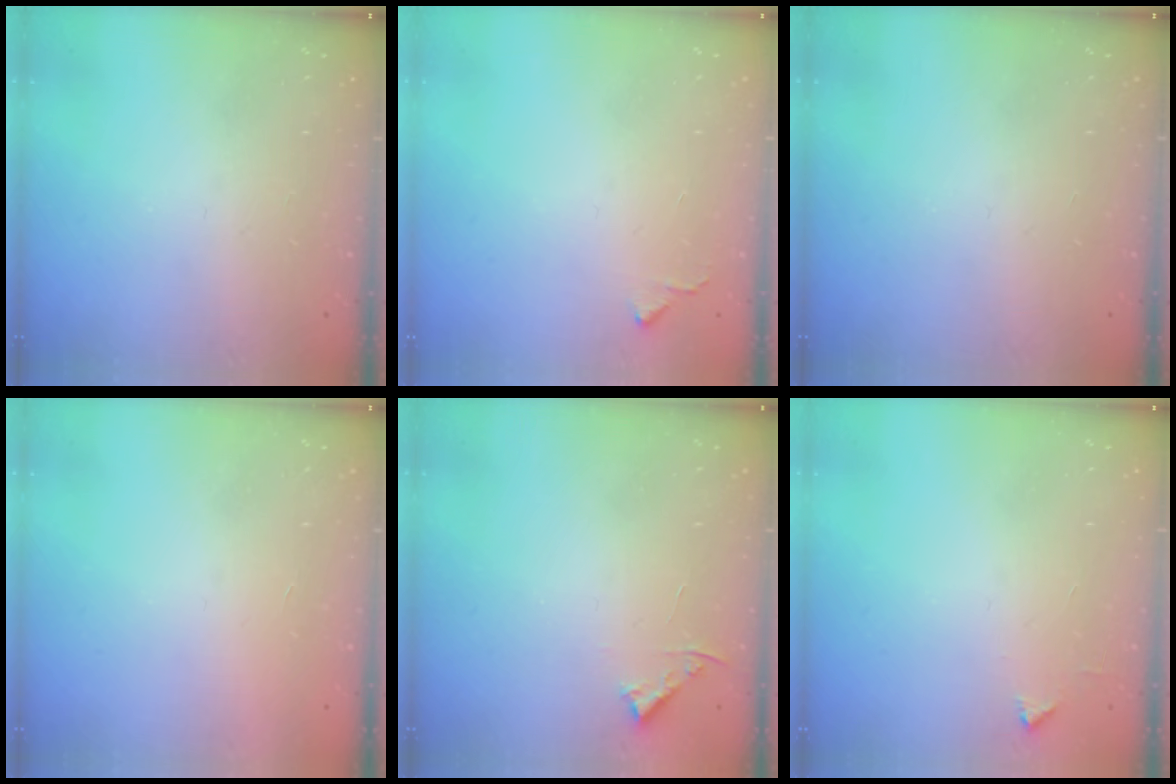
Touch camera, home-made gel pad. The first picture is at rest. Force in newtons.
{"total": 5.1, "press": 5.0, "slide": 0.7}
{"total": 0.0}
{"total": 1.7, "press": 1.7, "slide": 0.1}
{"total": 3.8, "press": 3.8, "slide": 0.6}
{"total": 2.1, "press": 2.1, "slide": 0.3}